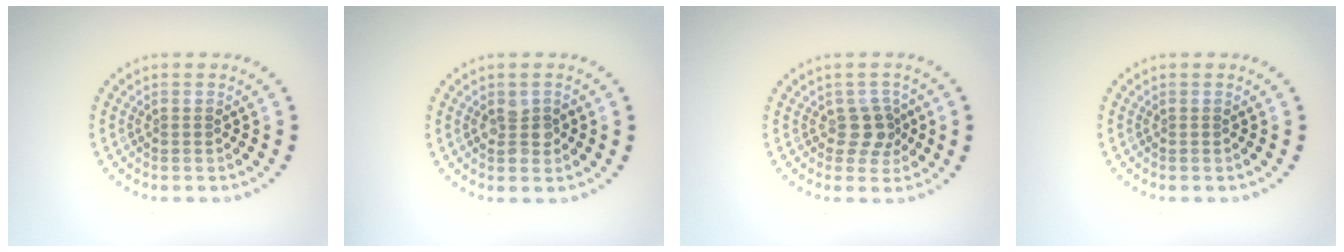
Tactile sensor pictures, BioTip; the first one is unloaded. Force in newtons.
{"total": 2.0, "press": 2.0, "slide": 0.3}
{"total": 2.3, "press": 2.0, "slide": 1.2}
{"total": 0.0}